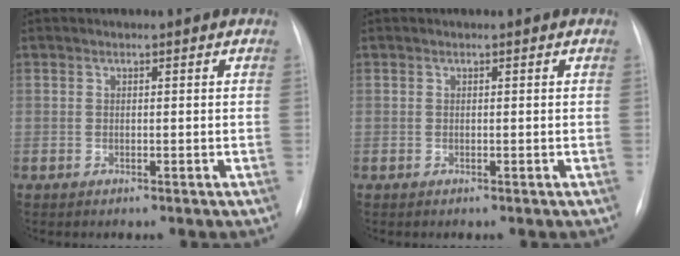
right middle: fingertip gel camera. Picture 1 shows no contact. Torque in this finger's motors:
{"motor_torque": [-0.51, -0.29, -0.02, 0.00]}